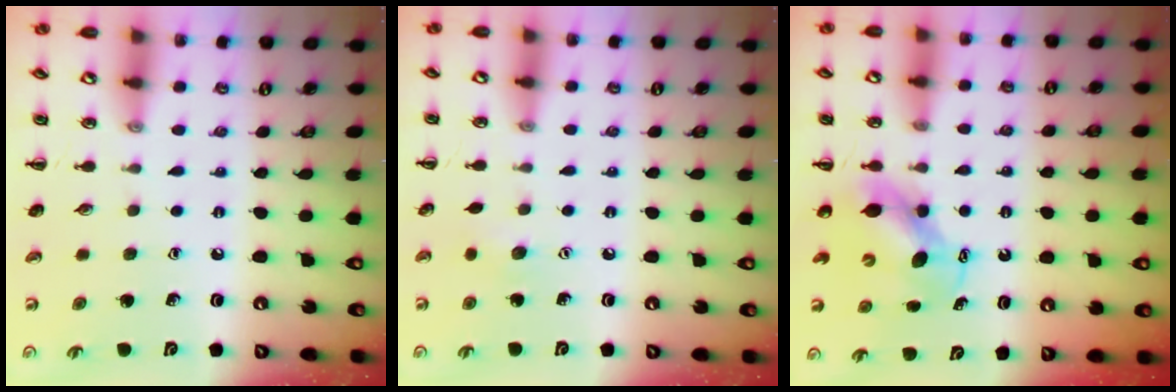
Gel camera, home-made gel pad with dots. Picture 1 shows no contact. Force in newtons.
{"total": 3.0, "press": 2.9, "slide": 0.6}
{"total": 6.4, "press": 6.4, "slide": 0.8}